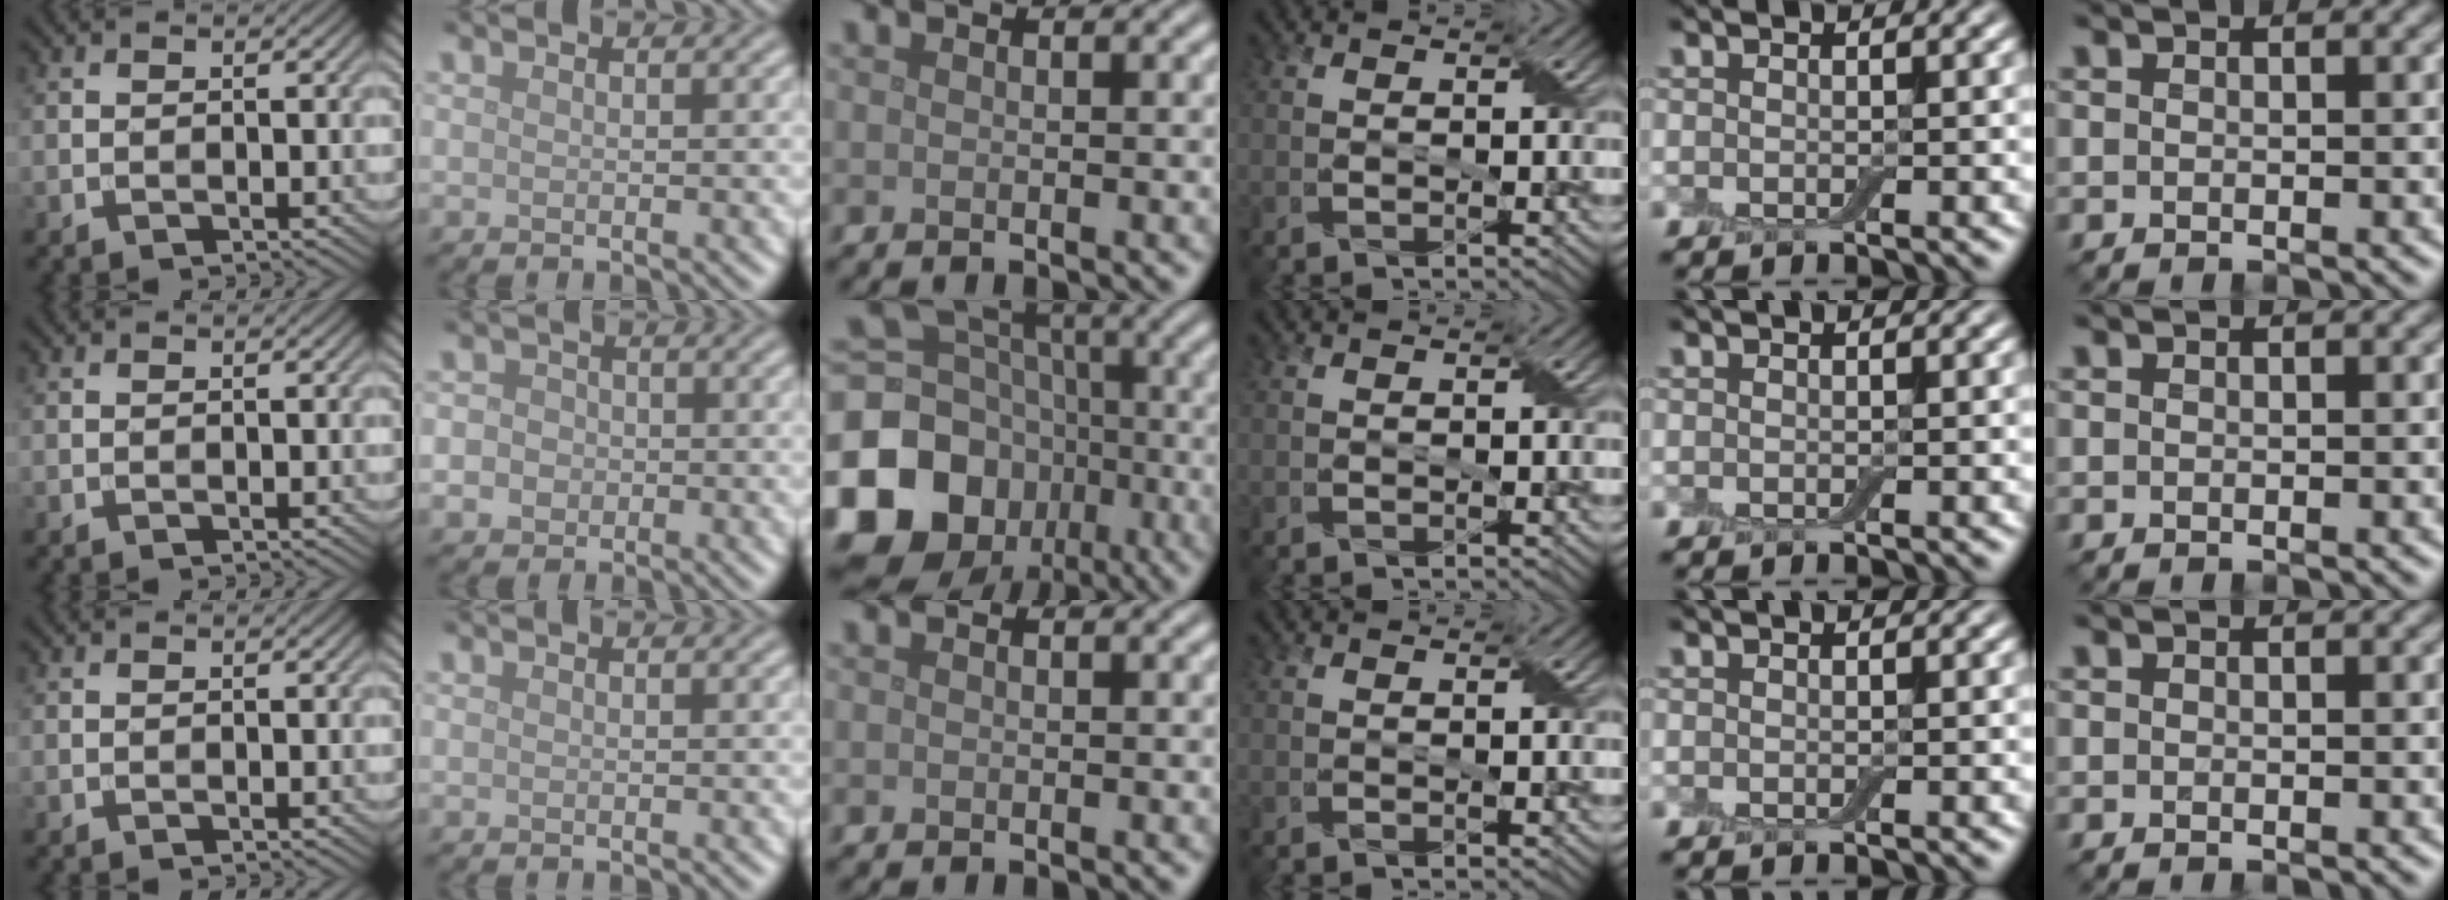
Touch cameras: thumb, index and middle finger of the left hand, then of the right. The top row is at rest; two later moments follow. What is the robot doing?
{"motion": "fold", "object": "cloth"}